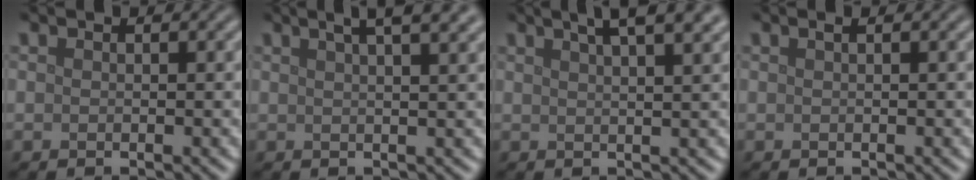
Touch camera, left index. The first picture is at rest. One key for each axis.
{"total": 7.2, "fx": 4.4, "fy": 2.8, "fz": 5.0, "tx": -0.031, "ty": 0.047, "tz": 0.030}
{"total": 7.3, "fx": 4.6, "fy": 2.7, "fz": 5.0, "tx": -0.035, "ty": 0.045, "tz": 0.035}
{"total": 0.5, "fx": 0.3, "fy": 0.1, "fz": 0.4, "tx": -0.008, "ty": 0.005, "tz": 0.004}